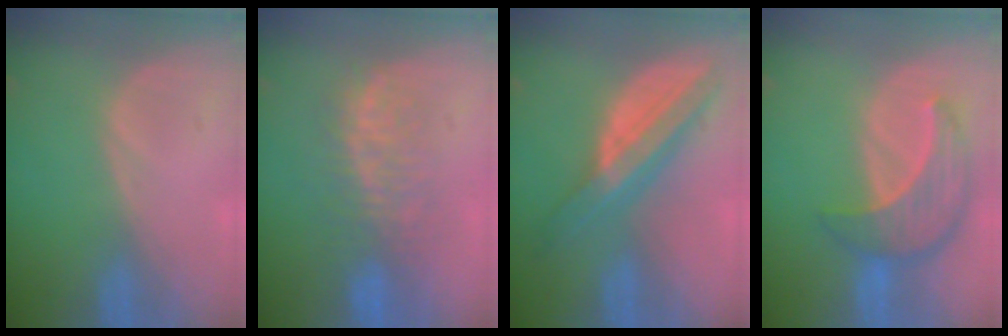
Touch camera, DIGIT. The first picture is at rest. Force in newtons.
{"total": 7.9, "press": 7.4, "slide": 2.8}
{"total": 8.5, "press": 8.4, "slide": 0.4}
{"total": 8.6, "press": 7.8, "slide": 3.7}